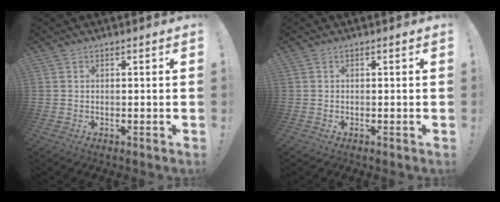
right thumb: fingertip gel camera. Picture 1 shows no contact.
{"total": 0.0}